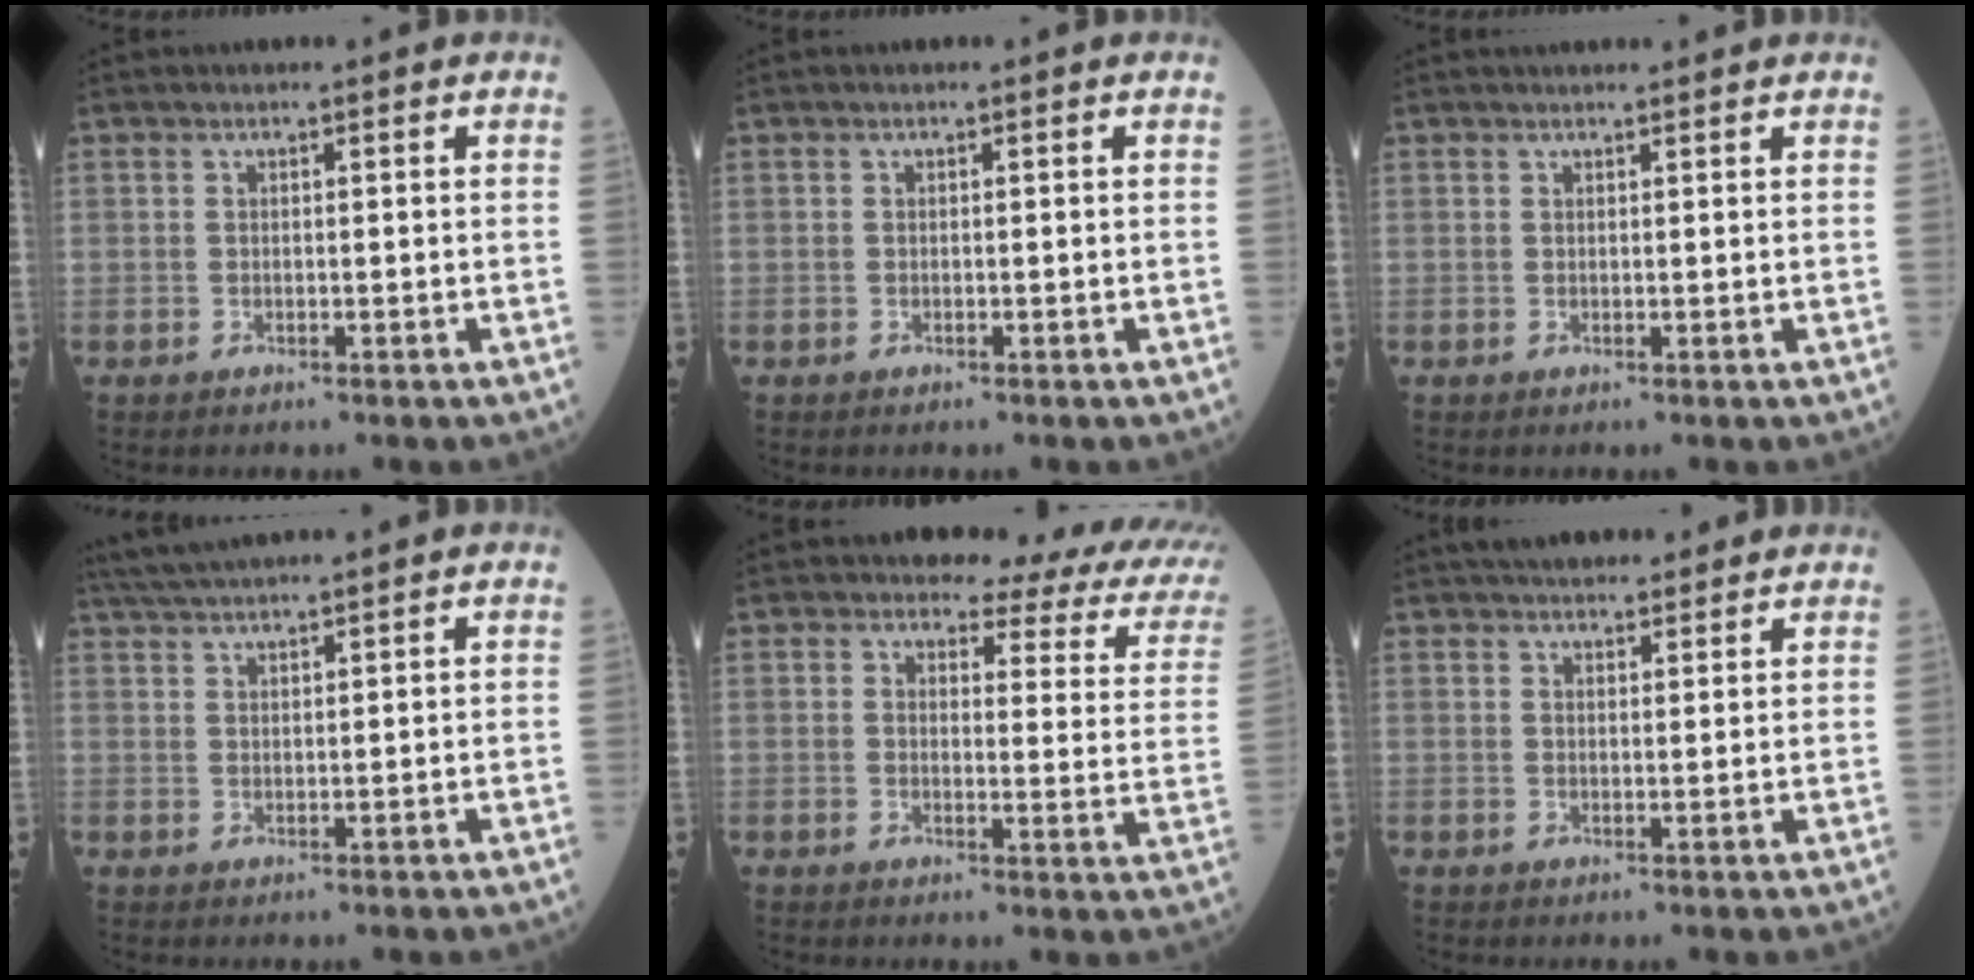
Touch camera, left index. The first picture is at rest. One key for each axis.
{"total": 0.0}
{"total": 3.5, "fx": 3.4, "fy": 0.1, "fz": 0.9, "tx": -0.010, "ty": 0.023, "tz": 0.043}
{"total": 7.5, "fx": 6.8, "fy": -0.5, "fz": 3.1, "tx": -0.059, "ty": 0.036, "tz": 0.117}
{"total": 12.3, "fx": 10.7, "fy": 3.6, "fz": 5.0, "tx": -0.037, "ty": -0.040, "tz": 0.089}
{"total": 9.8, "fx": 8.6, "fy": 2.7, "fz": 3.8, "tx": -0.048, "ty": 0.029, "tz": 0.118}